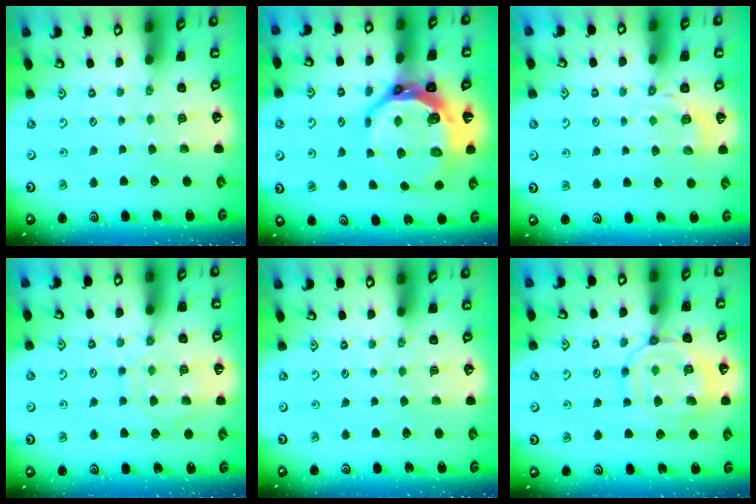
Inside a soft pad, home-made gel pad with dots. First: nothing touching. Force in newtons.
{"total": 13.8, "press": 13.0, "slide": 4.6}
{"total": 2.9, "press": 2.2, "slide": 1.8}
{"total": 11.3, "press": 11.2, "slide": 0.9}
{"total": 0.0}
{"total": 14.4, "press": 14.4, "slide": 1.4}